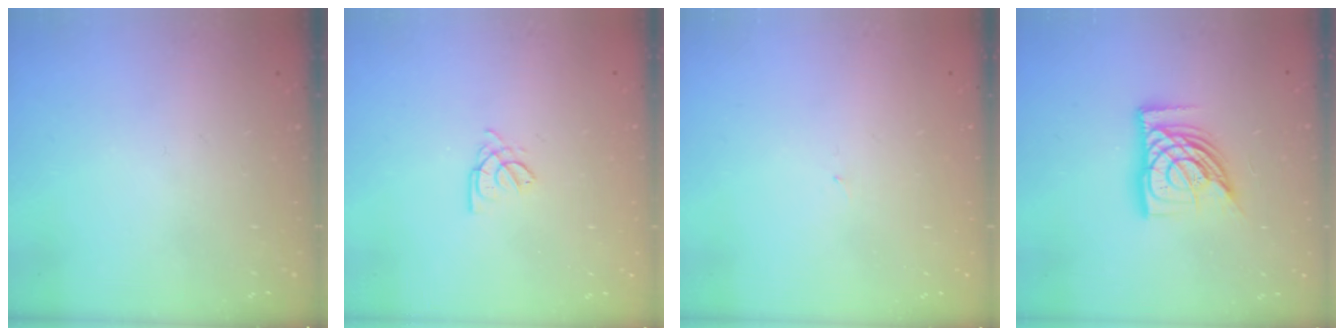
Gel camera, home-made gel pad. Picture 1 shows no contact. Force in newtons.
{"total": 2.0, "press": 2.0, "slide": 0.4}
{"total": 0.8, "press": 0.8, "slide": 0.1}
{"total": 14.1, "press": 14.0, "slide": 1.8}